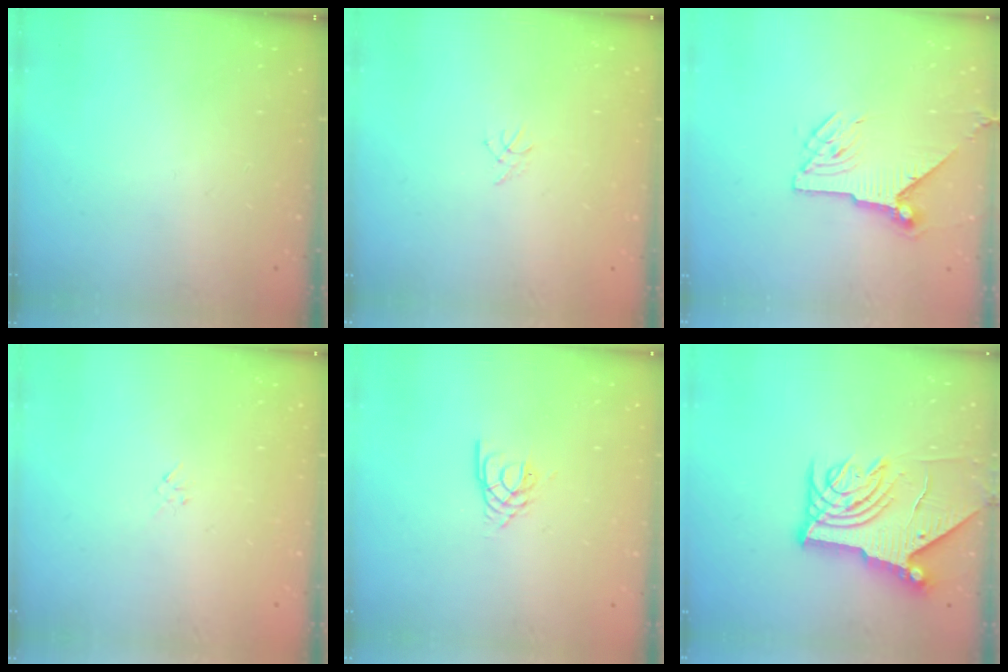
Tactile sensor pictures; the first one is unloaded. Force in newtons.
{"total": 0.5, "press": 0.4, "slide": 0.3}
{"total": 8.3, "press": 8.3, "slide": 0.3}
{"total": 1.3, "press": 1.2, "slide": 0.5}
{"total": 2.5, "press": 2.4, "slide": 0.4}
{"total": 12.2, "press": 12.1, "slide": 1.3}